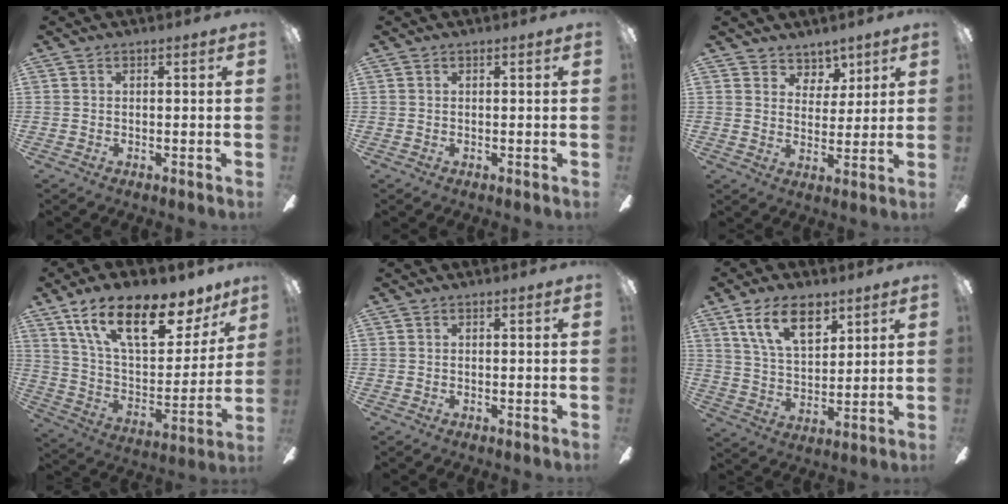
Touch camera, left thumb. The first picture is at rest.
{"total": 0.0}
{"total": 6.1, "force": [4.6, 3.9, 0.4], "torque": [-0.008, -0.030, 0.086]}
{"total": 21.6, "force": [13.5, 9.2, 14.2], "torque": [-0.232, -0.071, 0.231]}
{"total": 0.0}
{"total": 13.6, "force": [8.0, 6.9, 8.5], "torque": [-0.142, -0.020, 0.144]}